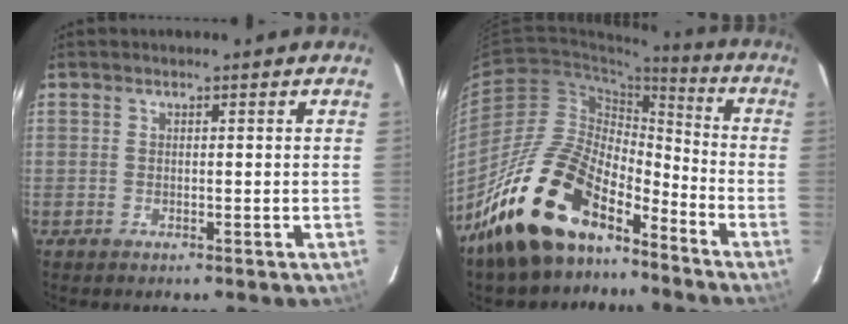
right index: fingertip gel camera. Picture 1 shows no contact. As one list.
[{"total": 20.0, "force": [-14.5, 8.7, 10.7], "torque": [-0.206, 0.007, -0.257]}]